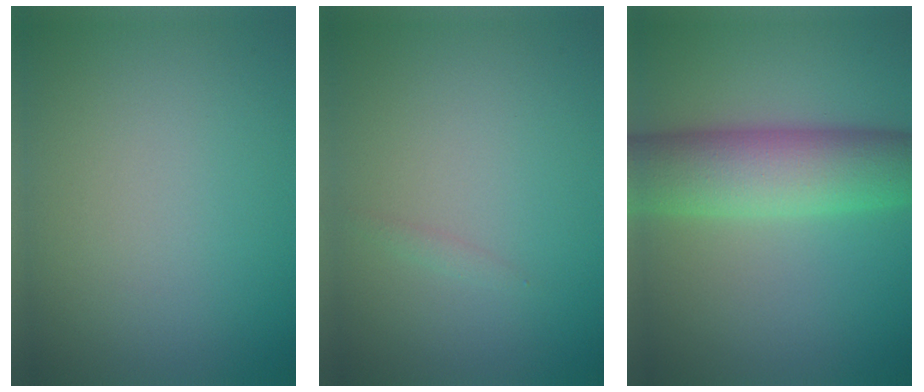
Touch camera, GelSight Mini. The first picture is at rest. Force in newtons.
{"total": 0.5, "press": 0.5, "slide": 0.0}
{"total": 9.0, "press": 9.0, "slide": 0.2}